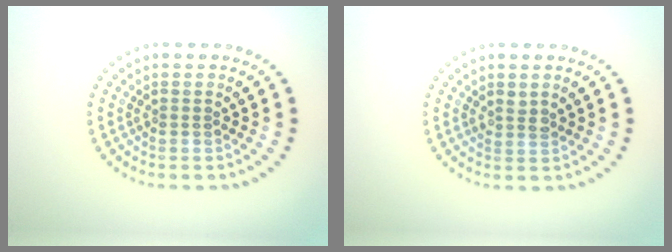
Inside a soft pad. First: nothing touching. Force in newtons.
{"total": 1.0, "press": 0.8, "slide": 0.6}